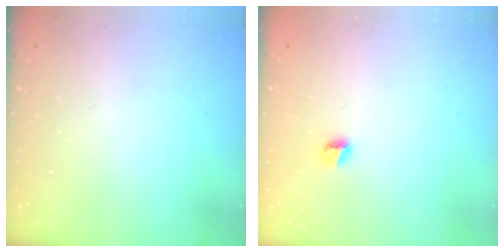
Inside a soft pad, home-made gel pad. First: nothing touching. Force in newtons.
{"total": 4.4, "press": 4.4, "slide": 0.5}